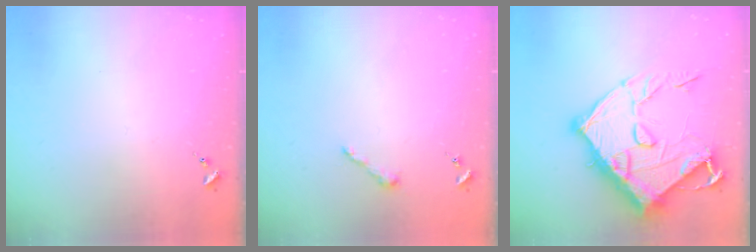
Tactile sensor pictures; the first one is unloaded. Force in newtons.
{"total": 4.3, "press": 4.3, "slide": 0.5}
{"total": 22.3, "press": 22.2, "slide": 1.4}